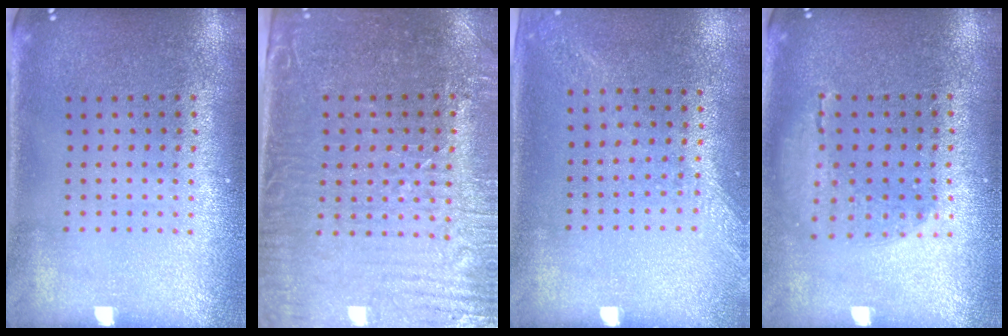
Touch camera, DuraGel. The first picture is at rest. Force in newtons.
{"total": 3.8, "press": 3.5, "slide": 1.7}
{"total": 1.3, "press": 1.2, "slide": 0.5}
{"total": 1.2, "press": 1.2, "slide": 0.3}